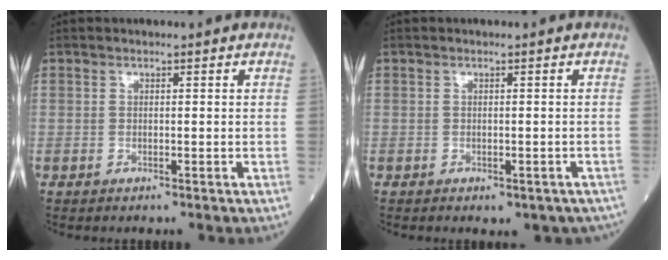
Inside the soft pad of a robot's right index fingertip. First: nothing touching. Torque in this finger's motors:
{"motor_torque": [0.38, -0.43, -0.03, -0.01]}